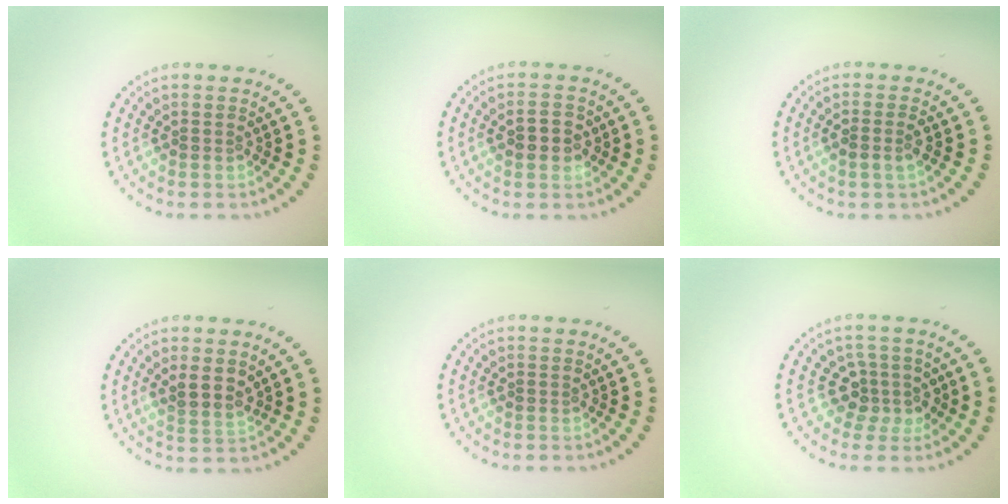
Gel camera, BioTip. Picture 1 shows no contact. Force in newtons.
{"total": 2.2, "press": 2.2, "slide": 0.1}
{"total": 1.4, "press": 1.3, "slide": 0.4}
{"total": 1.7, "press": 1.5, "slide": 0.8}
{"total": 0.0}
{"total": 2.6, "press": 2.0, "slide": 1.7}